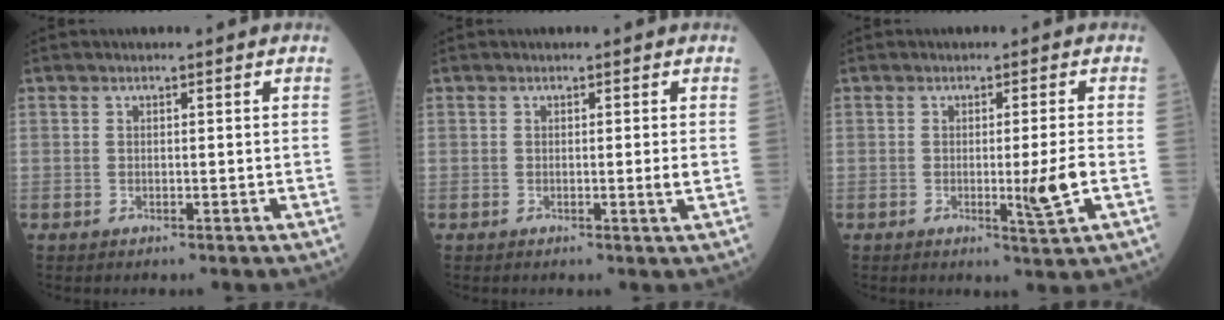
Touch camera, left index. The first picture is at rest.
{"total": 1.3, "force": [-0.2, -0.4, 1.2], "torque": [-0.018, -0.005, -0.002]}
{"total": 4.6, "force": [-1.0, -0.6, 4.5], "torque": [-0.072, -0.012, -0.013]}